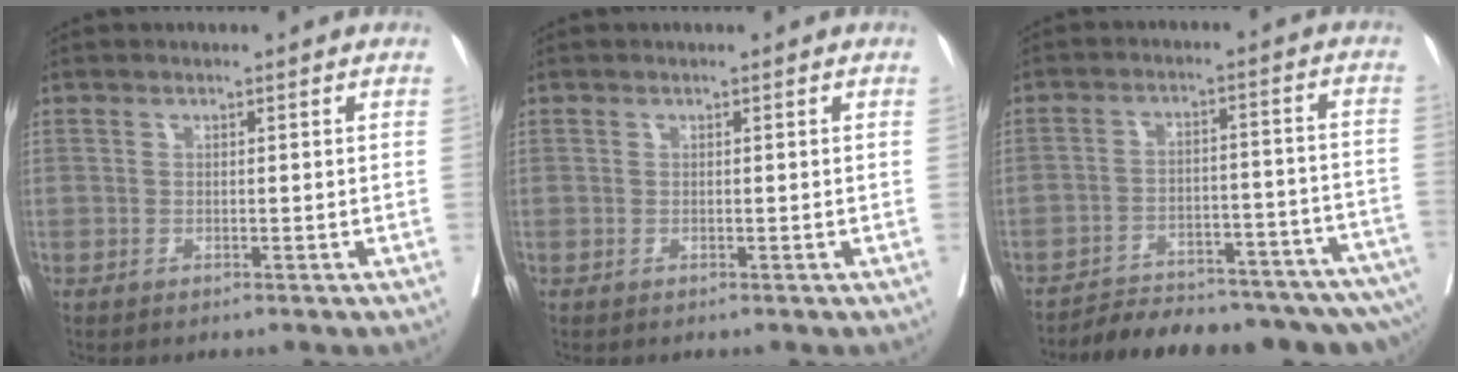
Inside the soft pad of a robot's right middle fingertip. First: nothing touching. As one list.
[{"total": 0.0}, {"total": 19.8, "force": [-17.3, 3.5, 8.9], "torque": [-0.086, 0.013, -0.232]}]